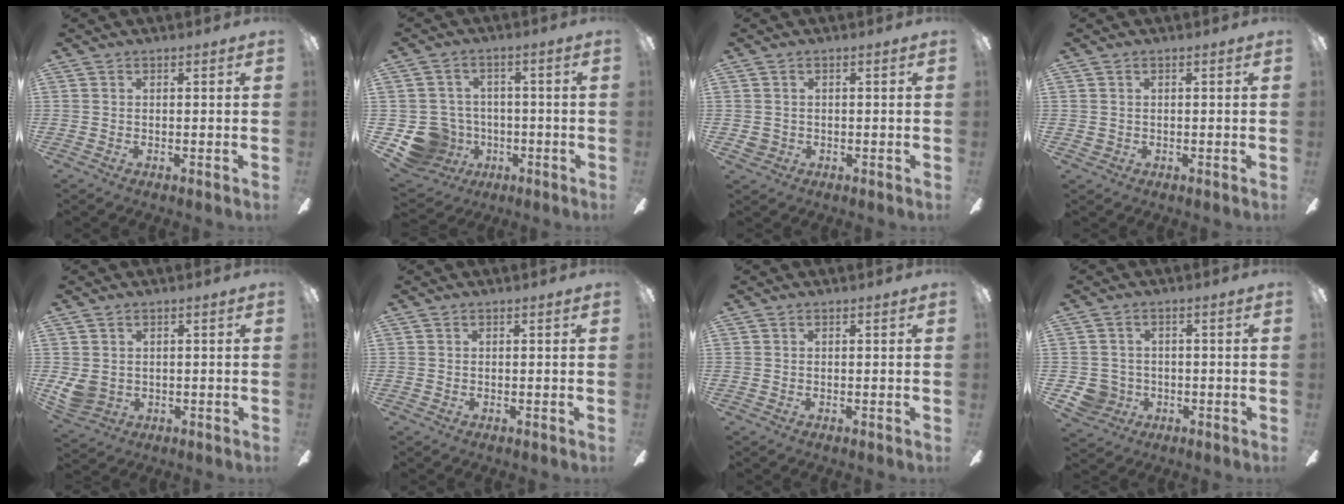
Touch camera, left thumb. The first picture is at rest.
{"total": 10.3, "force": [-3.9, 9.1, 2.8], "torque": [-0.098, 0.026, -0.062]}
{"total": 2.1, "force": [0.0, 2.0, 0.7], "torque": [-0.015, 0.003, -0.002]}
{"total": 1.2, "force": [0.4, 1.1, 0.3], "torque": [-0.008, 0.004, 0.006]}
{"total": 4.7, "force": [0.9, 4.0, 2.3], "torque": [-0.067, -0.004, 0.019]}
{"total": 0.0}
{"total": 0.0}
{"total": 5.1, "force": [-1.1, 4.9, 1.1], "torque": [-0.040, 0.013, -0.017]}